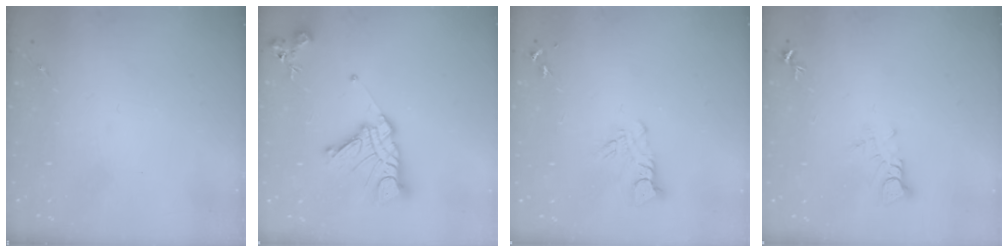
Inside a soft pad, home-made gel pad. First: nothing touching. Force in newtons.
{"total": 16.1, "press": 16.0, "slide": 1.6}
{"total": 6.1, "press": 6.0, "slide": 0.6}
{"total": 3.6, "press": 3.6, "slide": 0.2}